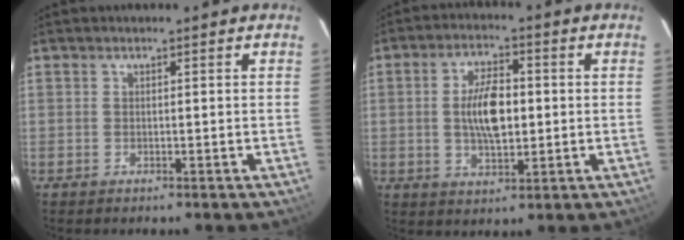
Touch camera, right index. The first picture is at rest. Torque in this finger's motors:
{"motor_torque": [2.14, 0.00, 0.49, 0.17]}